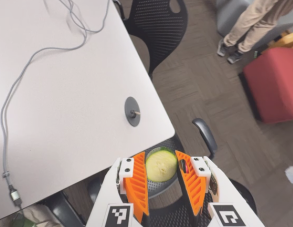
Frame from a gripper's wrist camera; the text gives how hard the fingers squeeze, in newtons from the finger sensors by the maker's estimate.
{"total": 9.2, "left": 9.9, "right": 8.5}